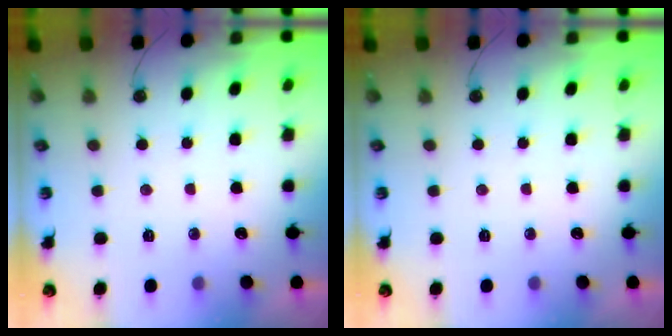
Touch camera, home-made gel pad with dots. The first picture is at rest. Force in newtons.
{"total": 0.0}